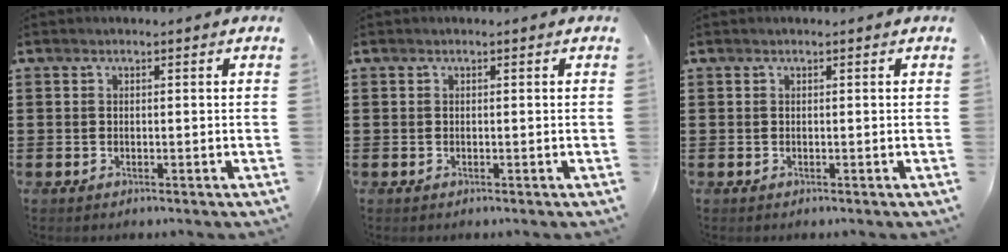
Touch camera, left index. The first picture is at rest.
{"total": 0.0}
{"total": 0.0}